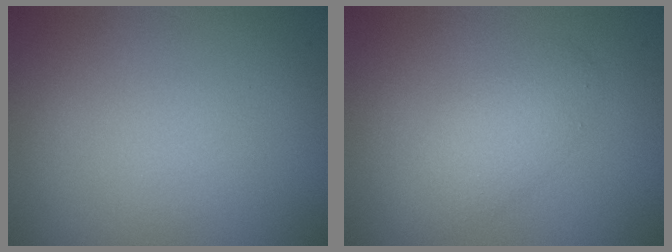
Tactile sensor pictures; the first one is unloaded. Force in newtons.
{"total": 2.6, "press": 2.6, "slide": 0.2}